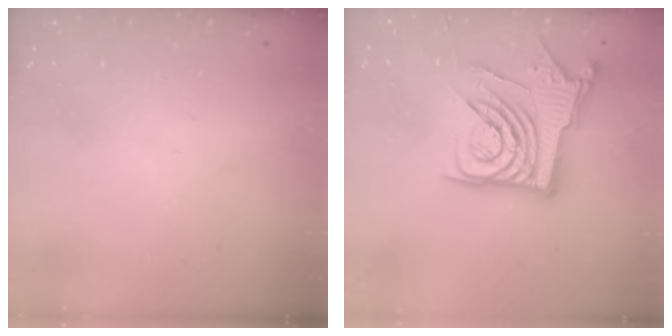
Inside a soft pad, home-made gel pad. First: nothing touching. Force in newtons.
{"total": 14.4, "press": 14.3, "slide": 1.7}